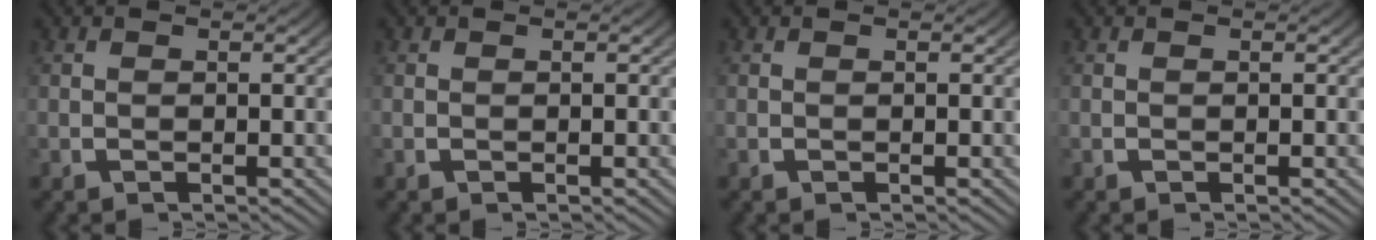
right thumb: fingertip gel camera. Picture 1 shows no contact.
{"total": 0.0}
{"total": 0.0}
{"total": 0.0}